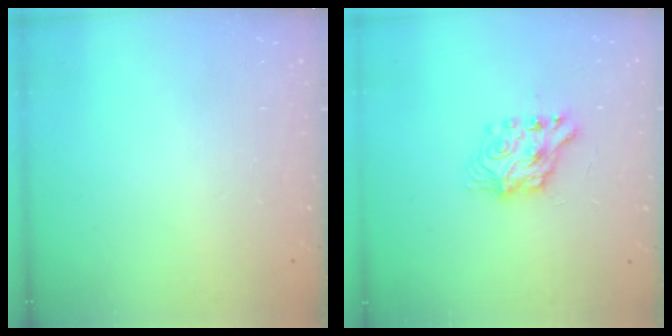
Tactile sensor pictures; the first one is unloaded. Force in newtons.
{"total": 7.1, "press": 7.1, "slide": 0.3}